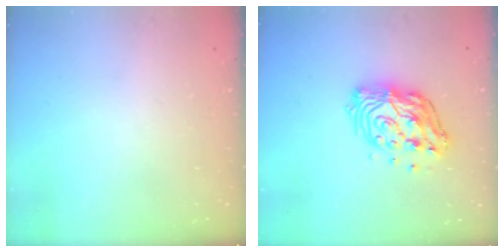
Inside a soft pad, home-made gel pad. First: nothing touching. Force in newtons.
{"total": 13.4, "press": 13.3, "slide": 1.6}